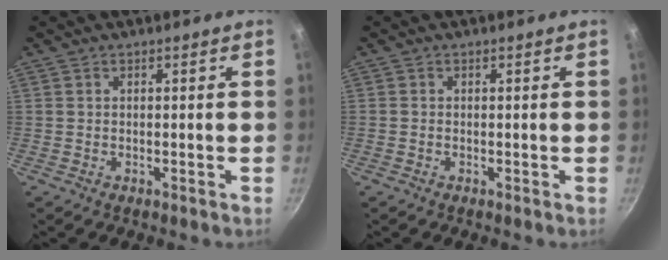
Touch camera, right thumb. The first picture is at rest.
{"total": 0.0}